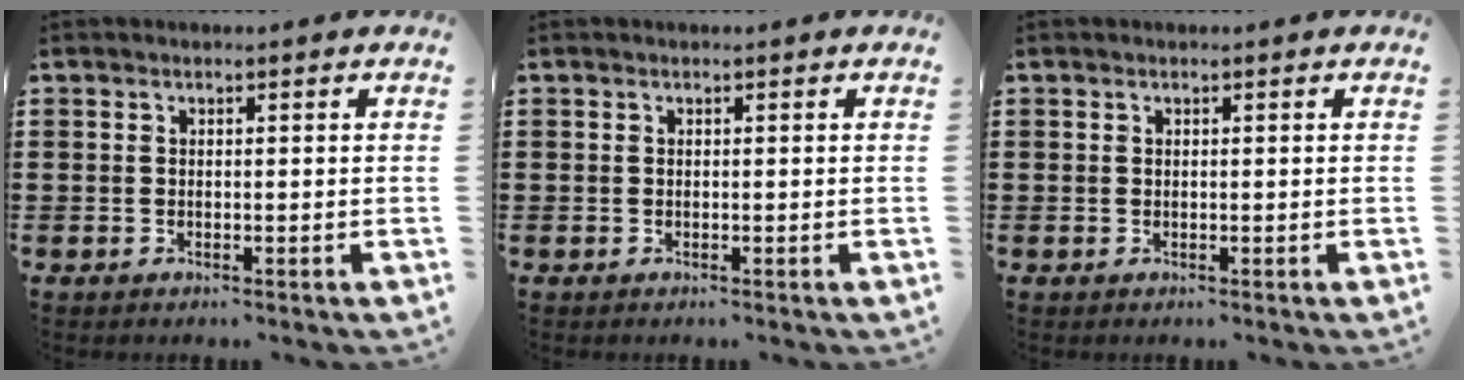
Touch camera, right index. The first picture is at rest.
{"total": 0.0}
{"total": 0.0}